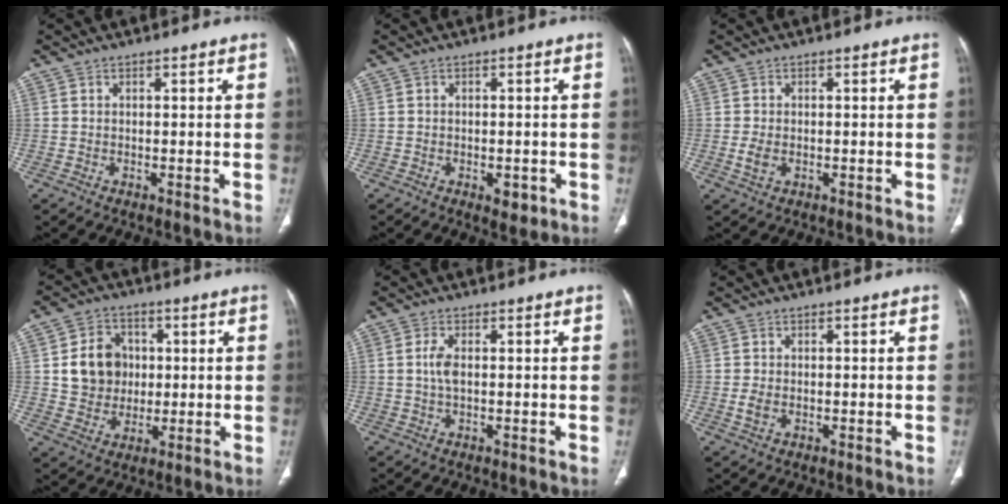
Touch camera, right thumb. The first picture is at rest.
{"total": 3.0, "force": [-1.1, 1.7, 2.2], "torque": [-0.018, 0.001, -0.009]}
{"total": 2.6, "force": [-0.4, 1.7, 1.9], "torque": [-0.045, -0.001, -0.007]}
{"total": 10.3, "force": [1.3, 9.1, 4.7], "torque": [-0.045, 0.003, 0.025]}
{"total": 3.0, "force": [0.2, 1.3, 2.6], "torque": [-0.063, 0.003, 0.003]}
{"total": 2.2, "force": [-0.4, 1.4, 1.6], "torque": [-0.040, 0.001, -0.008]}